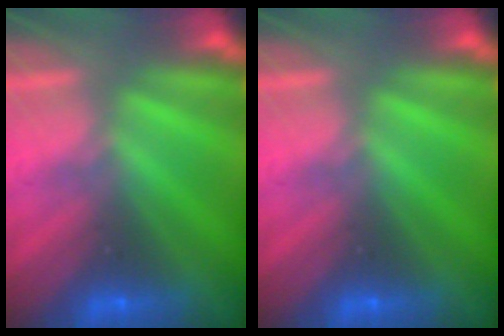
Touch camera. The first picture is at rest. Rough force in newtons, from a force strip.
{"total": 0.0}